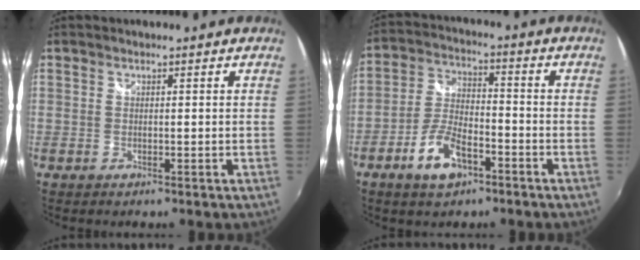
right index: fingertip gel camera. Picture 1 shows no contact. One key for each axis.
{"total": 9.6, "fx": -5.4, "fy": 4.5, "fz": 6.6, "tx": -0.140, "ty": 0.007, "tz": -0.097}